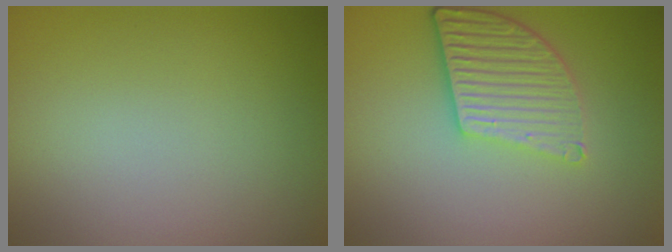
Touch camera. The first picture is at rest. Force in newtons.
{"total": 5.1, "press": 3.8, "slide": 3.5}